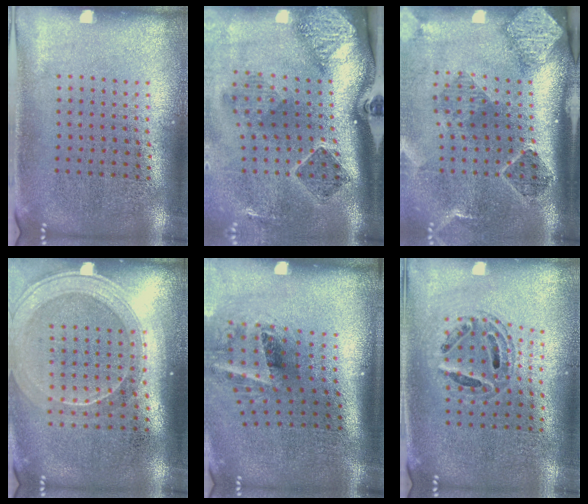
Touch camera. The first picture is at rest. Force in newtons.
{"total": 2.9, "press": 1.9, "slide": 2.2}
{"total": 2.9, "press": 1.9, "slide": 2.1}
{"total": 1.9, "press": 1.7, "slide": 0.9}
{"total": 1.9, "press": 1.2, "slide": 1.5}
{"total": 0.6, "press": 0.6, "slide": 0.2}